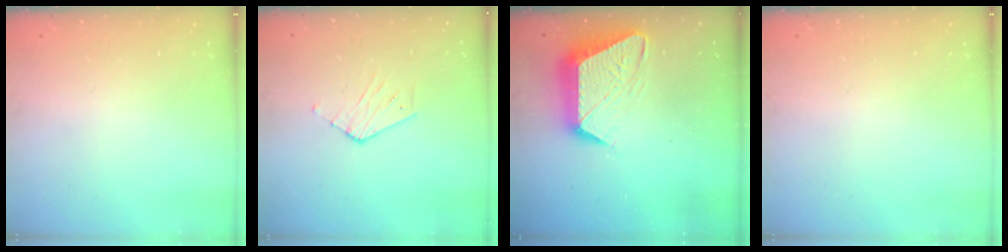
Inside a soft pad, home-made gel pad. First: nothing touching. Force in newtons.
{"total": 3.2, "press": 3.1, "slide": 0.2}
{"total": 13.5, "press": 13.4, "slide": 0.9}
{"total": 0.0}